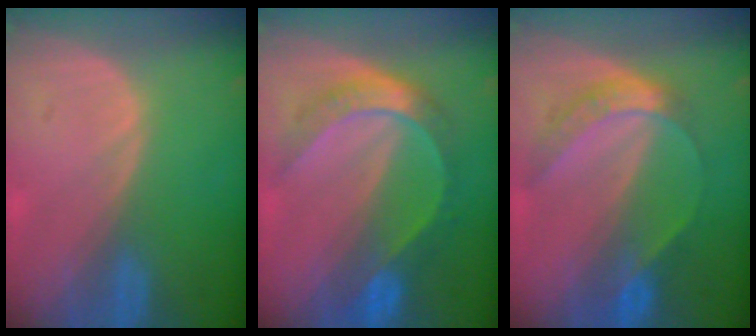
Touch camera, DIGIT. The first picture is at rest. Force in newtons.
{"total": 7.4, "press": 7.3, "slide": 0.6}
{"total": 6.8, "press": 5.6, "slide": 3.9}